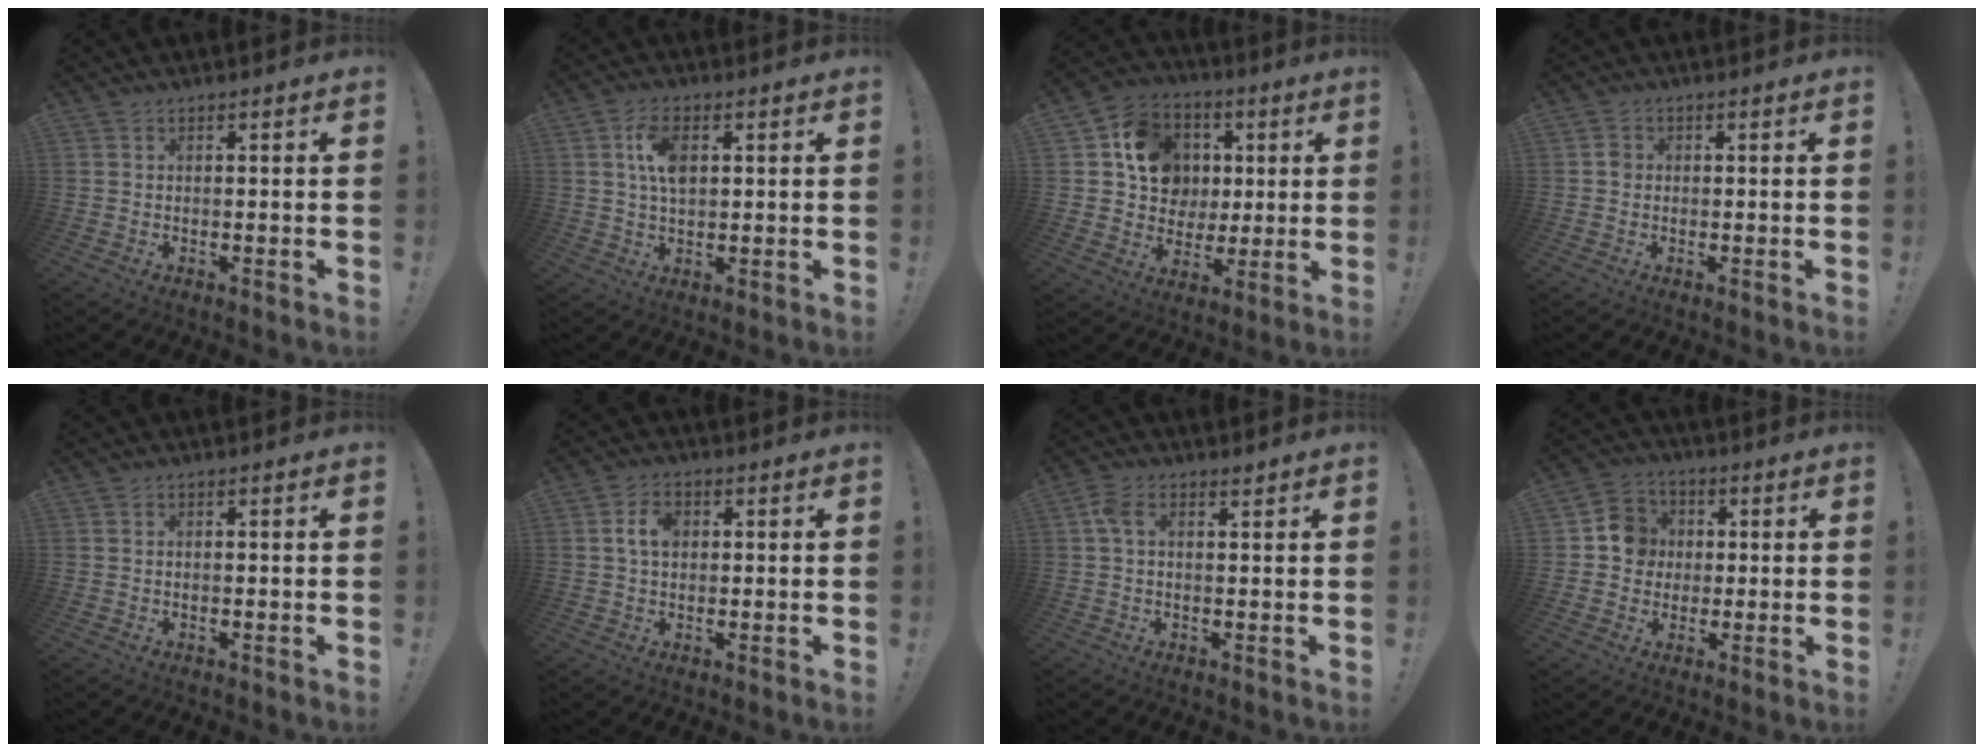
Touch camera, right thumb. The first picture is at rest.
{"total": 7.9, "force": [2.1, 4.5, 6.2], "torque": [-0.105, 0.000, 0.033]}
{"total": 15.0, "force": [3.6, 13.3, 6.0], "torque": [-0.080, 0.000, 0.085]}
{"total": 1.9, "force": [-0.3, 1.7, 0.8], "torque": [-0.011, 0.005, -0.006]}
{"total": 0.0}
{"total": 5.3, "force": [0.9, 3.4, 4.0], "torque": [-0.064, 0.006, 0.014]}
{"total": 3.1, "force": [1.5, 1.4, 2.4], "torque": [-0.043, -0.005, 0.027]}
{"total": 9.2, "force": [0.4, 8.8, 2.7], "torque": [-0.025, 0.010, 0.012]}